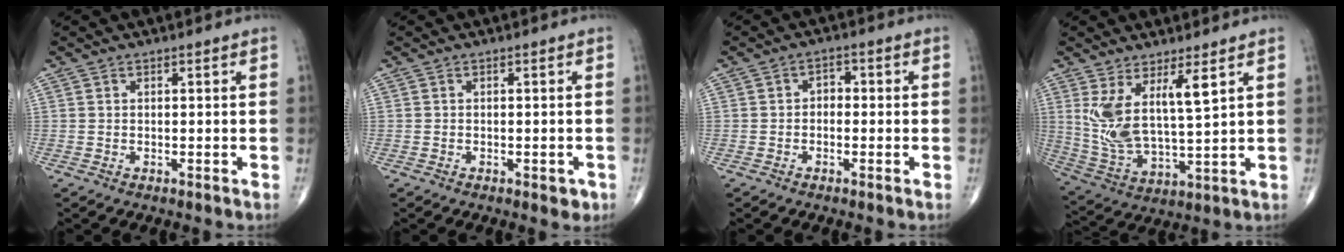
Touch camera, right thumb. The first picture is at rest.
{"total": 1.8, "force": [-0.8, 1.0, 1.3], "torque": [-0.007, 0.002, -0.008]}
{"total": 2.3, "force": [-0.4, 1.7, 1.5], "torque": [-0.008, 0.013, -0.016]}
{"total": 11.2, "force": [4.8, 3.2, 9.5], "torque": [-0.192, -0.040, 0.104]}